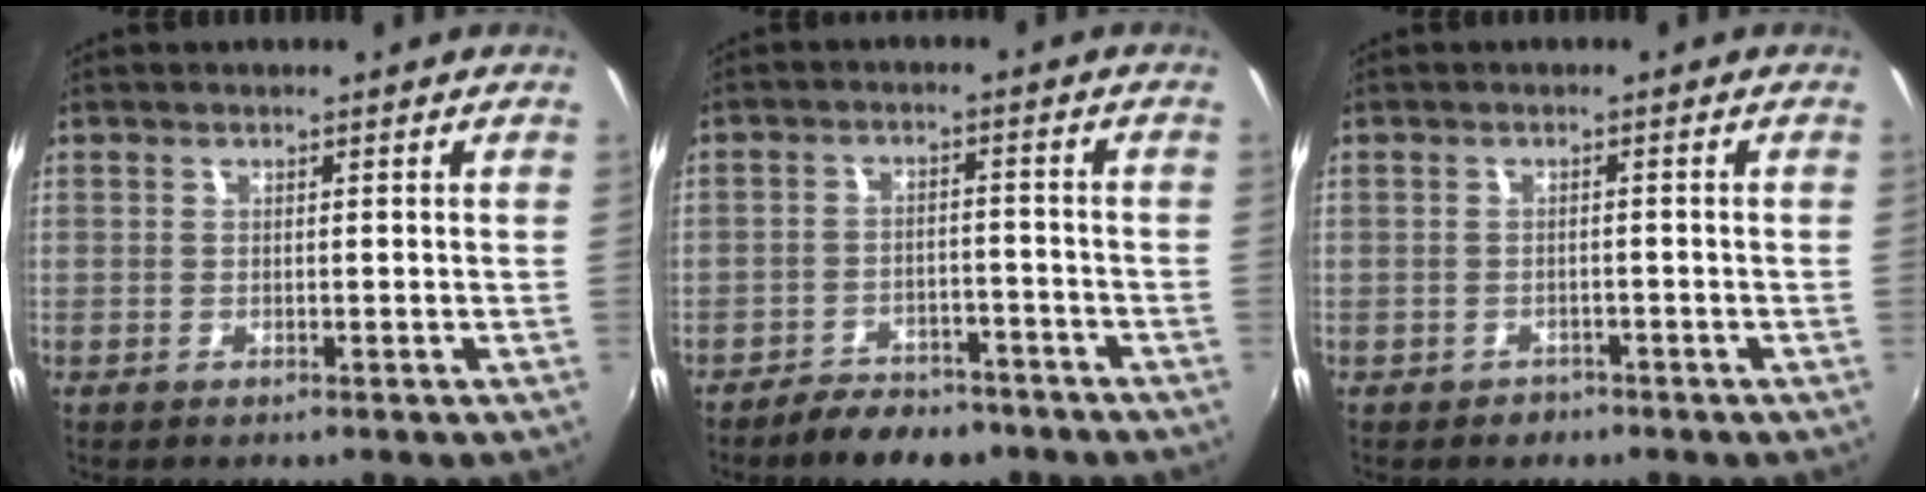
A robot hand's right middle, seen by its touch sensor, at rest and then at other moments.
{"total": 8.5, "force": [-6.8, 3.7, 3.3], "torque": [-0.082, 0.009, -0.098]}
{"total": 2.1, "force": [-1.4, 1.6, 0.2], "torque": [-0.009, 0.000, -0.018]}